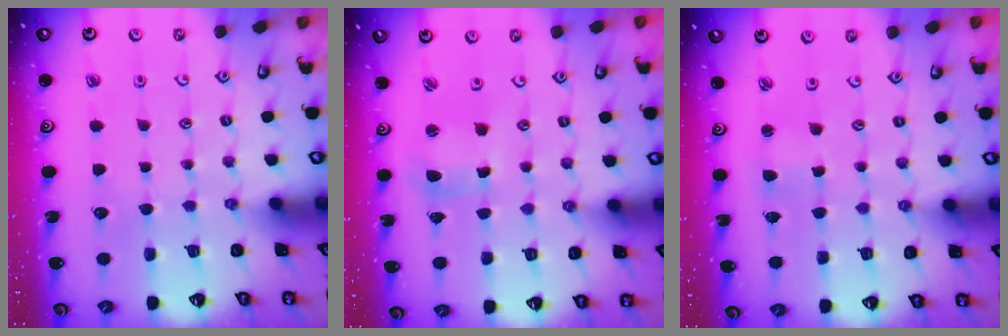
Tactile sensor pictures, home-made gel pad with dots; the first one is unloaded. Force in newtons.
{"total": 5.0, "press": 4.9, "slide": 0.7}
{"total": 2.7, "press": 2.6, "slide": 0.4}